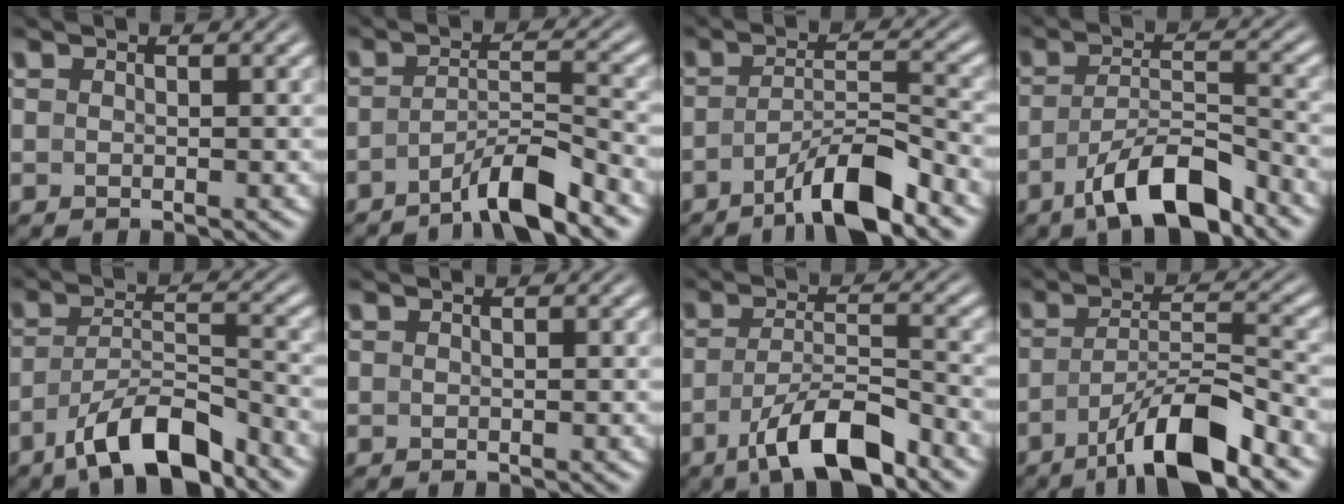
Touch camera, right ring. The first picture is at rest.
{"total": 4.3, "force": [-3.4, 0.5, 2.6], "torque": [-0.031, -0.009, -0.054]}
{"total": 4.9, "force": [-3.5, 0.8, 3.4], "torque": [-0.044, -0.010, -0.054]}
{"total": 5.7, "force": [-3.9, 1.5, 3.9], "torque": [-0.054, -0.013, -0.058]}
{"total": 5.8, "force": [-4.2, 1.8, 3.7], "torque": [-0.050, -0.014, -0.062]}
{"total": 0.0}
{"total": 5.7, "force": [-3.6, 1.4, 4.2], "torque": [-0.064, -0.018, -0.051]}
{"total": 6.1, "force": [-3.5, 1.1, 4.9], "torque": [-0.069, -0.016, -0.051]}